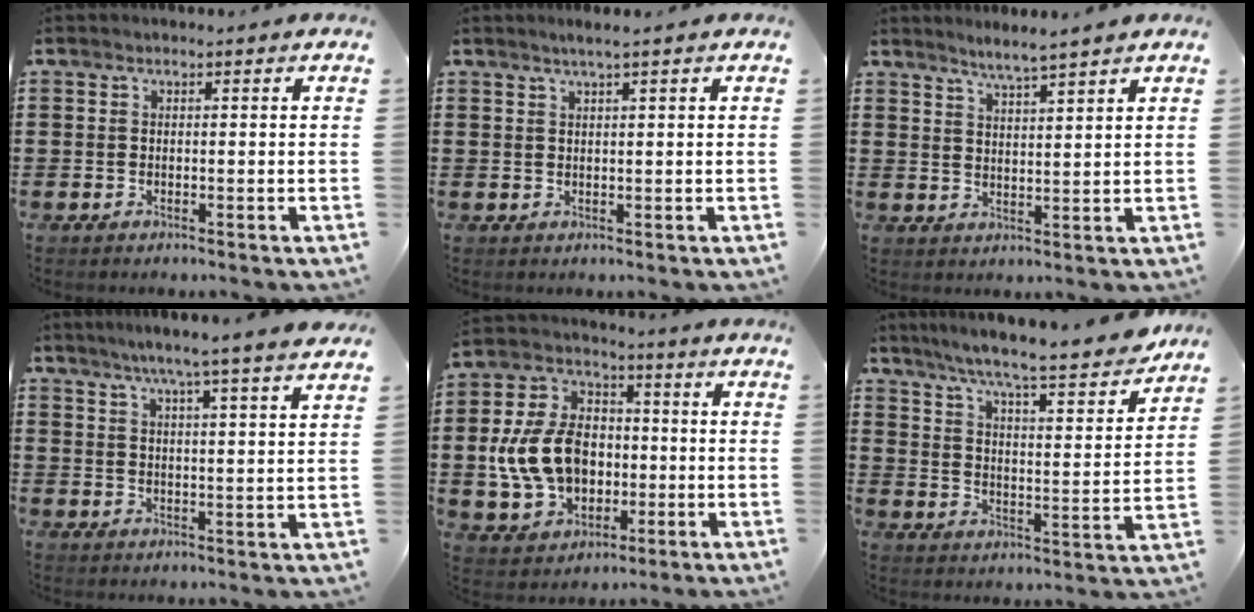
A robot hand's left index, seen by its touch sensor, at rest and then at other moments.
{"total": 1.6, "force": [1.1, -0.2, 1.2], "torque": [-0.023, 0.000, 0.020]}
{"total": 3.3, "force": [3.1, -0.7, 1.0], "torque": [-0.027, -0.011, 0.055]}
{"total": 5.6, "force": [4.6, -1.1, 2.9], "torque": [-0.071, -0.021, 0.076]}
{"total": 11.8, "force": [-0.9, 9.2, 7.4], "torque": [-0.186, 0.023, -0.015]}
{"total": 7.6, "force": [6.7, -0.3, 3.5], "torque": [-0.089, -0.051, 0.105]}